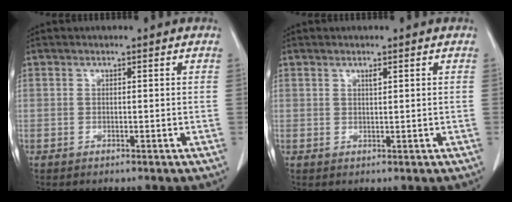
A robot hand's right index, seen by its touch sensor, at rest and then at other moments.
{"total": 0.6, "force": [0.4, 0.1, 0.5], "torque": [-0.012, -0.001, 0.007]}